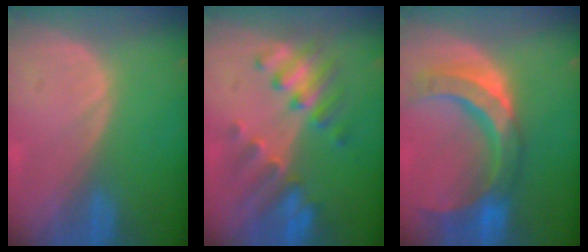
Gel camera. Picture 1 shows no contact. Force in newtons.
{"total": 7.5, "press": 7.5, "slide": 0.5}
{"total": 11.4, "press": 9.6, "slide": 6.0}